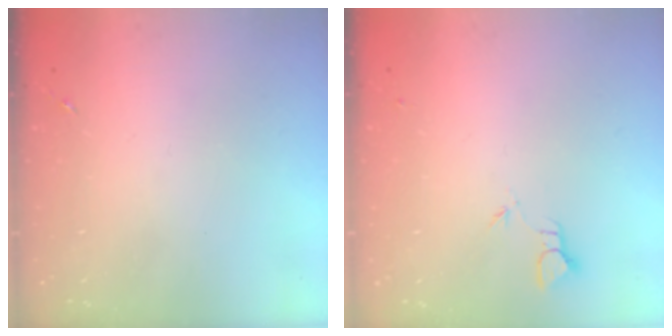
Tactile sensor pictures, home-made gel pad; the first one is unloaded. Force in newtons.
{"total": 2.0, "press": 2.0, "slide": 0.1}